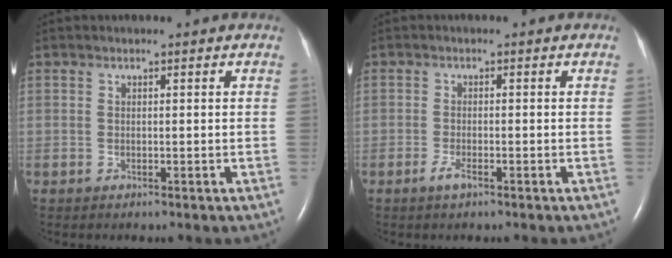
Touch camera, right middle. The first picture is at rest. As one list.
[{"total": 1.6, "force": [-1.0, 0.2, 1.1], "torque": [-0.032, -0.002, -0.019]}]